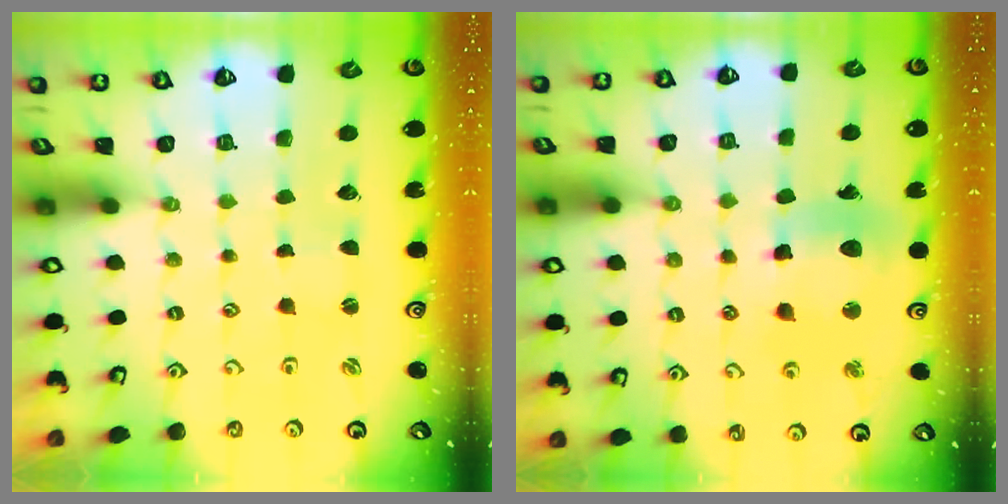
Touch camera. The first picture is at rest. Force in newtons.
{"total": 12.7, "press": 12.6, "slide": 1.7}